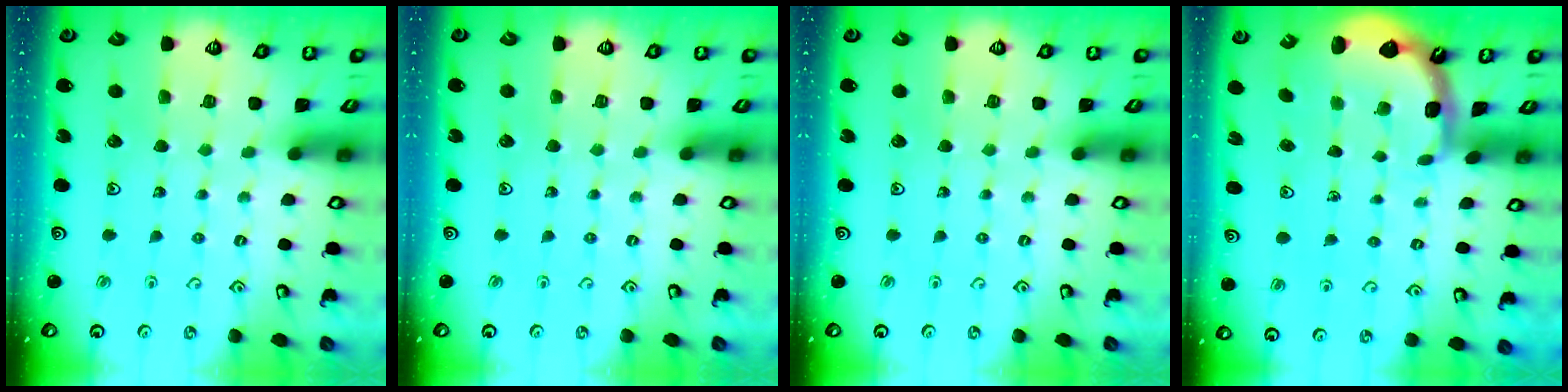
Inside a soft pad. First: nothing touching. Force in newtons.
{"total": 0.0}
{"total": 0.0}
{"total": 2.5, "press": 1.9, "slide": 1.6}